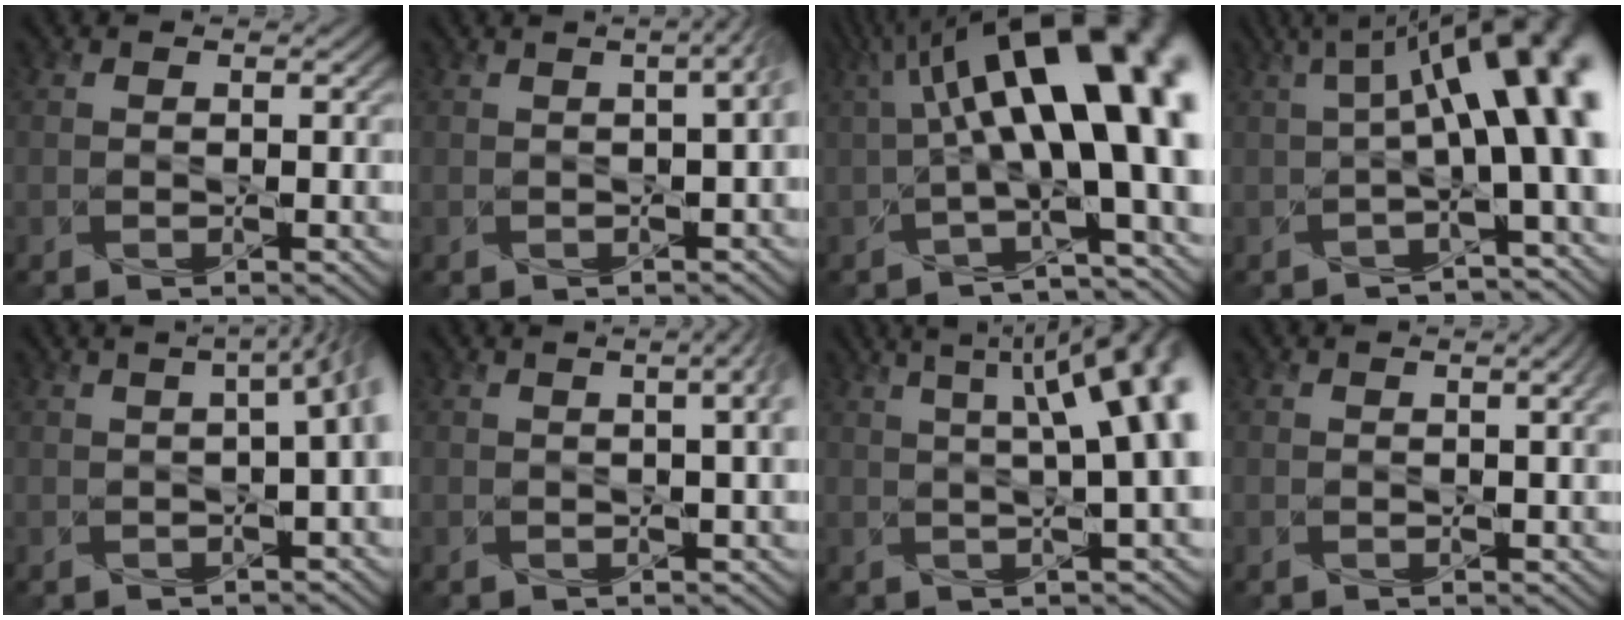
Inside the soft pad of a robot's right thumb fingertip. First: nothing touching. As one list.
[{"total": 3.9, "force": [-0.4, 1.2, 3.7], "torque": [-0.043, 0.005, -0.006]}, {"total": 16.4, "force": [2.1, 5.5, 15.3], "torque": [-0.227, 0.024, 0.033]}, {"total": 12.8, "force": [0.9, 3.6, 12.2], "torque": [-0.175, 0.018, 0.007]}, {"total": 6.6, "force": [-0.3, 2.1, 6.3], "torque": [-0.069, 0.005, -0.016]}, {"total": 4.4, "force": [0.7, 1.1, 4.2], "torque": [-0.038, 0.015, -0.001]}, {"total": 10.9, "force": [2.6, 2.9, 10.2], "torque": [-0.120, 0.038, 0.023]}, {"total": 2.4, "force": [0.4, 0.7, 2.2], "torque": [-0.030, 0.004, 0.012]}]